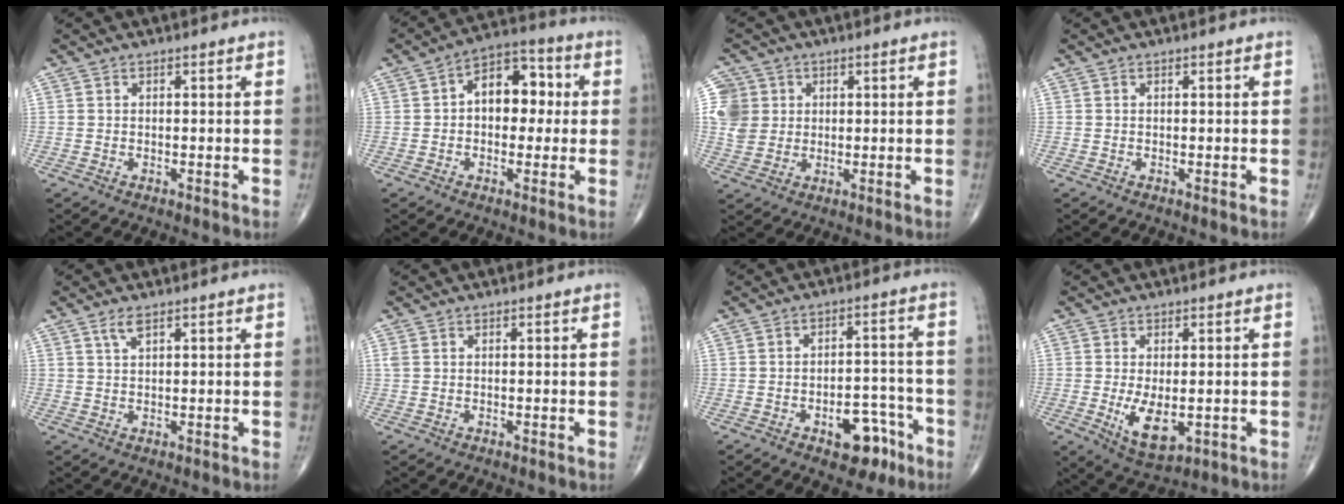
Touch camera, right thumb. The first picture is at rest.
{"total": 10.5, "force": [0.9, 6.9, 7.9], "torque": [-0.082, 0.029, 0.004]}
{"total": 7.5, "force": [1.7, 6.9, 2.4], "torque": [-0.030, 0.002, 0.033]}
{"total": 0.0}
{"total": 2.2, "force": [1.4, 0.7, 1.5], "torque": [-0.035, 0.001, 0.031]}
{"total": 0.8, "force": [0.3, 0.5, 0.6], "torque": [-0.016, 0.009, 0.010]}
{"total": 8.7, "force": [-4.7, 4.8, 5.4], "torque": [-0.044, 0.044, -0.061]}
{"total": 7.2, "force": [-1.2, 3.5, 6.2], "torque": [-0.101, -0.018, -0.006]}